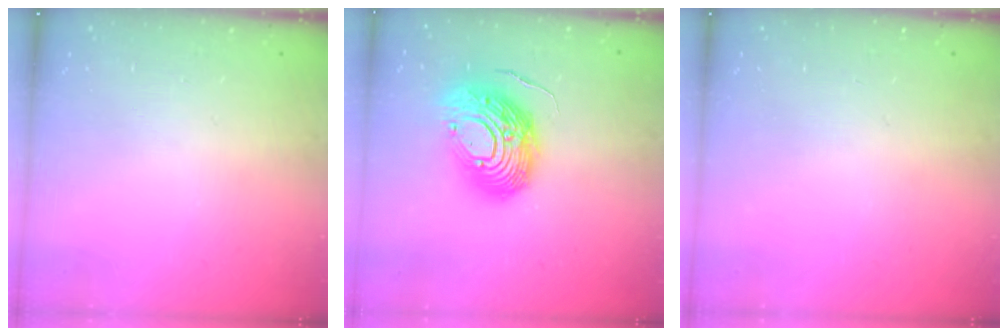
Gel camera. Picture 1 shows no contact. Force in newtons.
{"total": 17.1, "press": 16.9, "slide": 2.7}
{"total": 0.0}